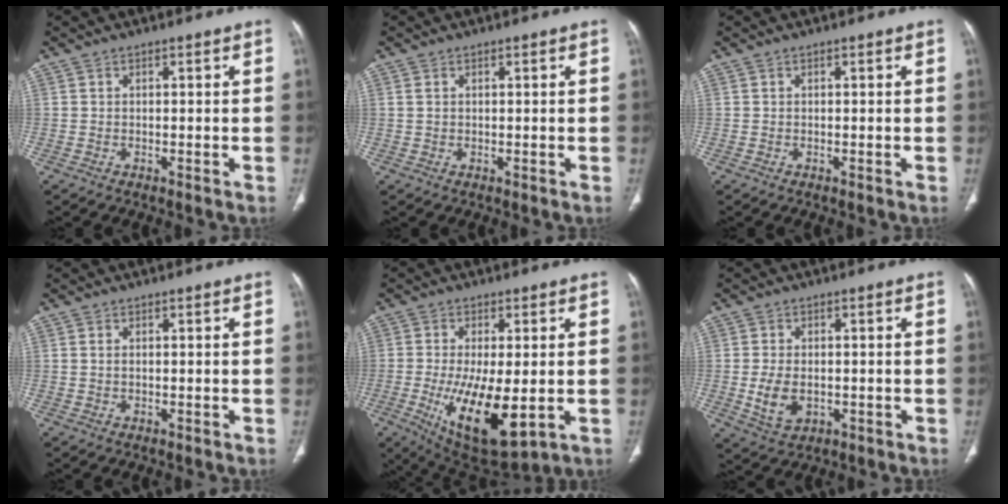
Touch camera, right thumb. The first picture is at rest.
{"total": 0.8, "force": [0.3, 0.5, 0.5], "torque": [-0.015, 0.006, 0.010]}
{"total": 0.0}
{"total": 0.8, "force": [0.1, 0.4, 0.6], "torque": [-0.018, 0.004, 0.005]}
{"total": 14.8, "force": [-3.0, 5.7, 13.4], "torque": [-0.234, -0.027, -0.030]}
{"total": 6.1, "force": [-0.9, 4.1, 4.5], "torque": [-0.082, -0.004, -0.006]}